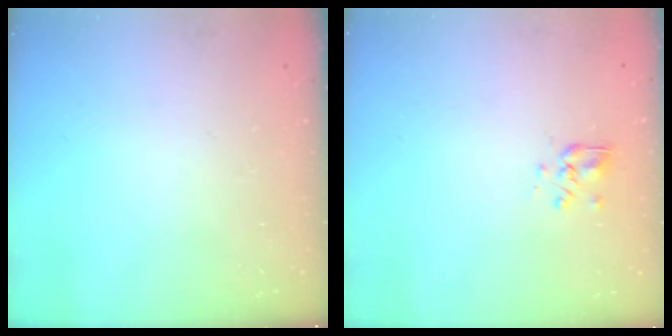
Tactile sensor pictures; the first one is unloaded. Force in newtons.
{"total": 3.1, "press": 2.9, "slide": 1.1}